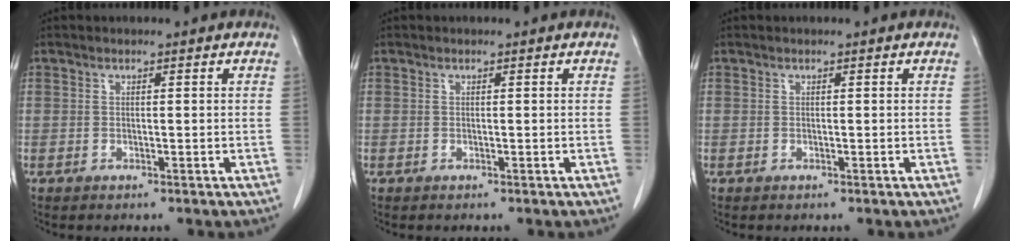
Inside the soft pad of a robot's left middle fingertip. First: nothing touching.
{"total": 0.0}
{"total": 0.0}